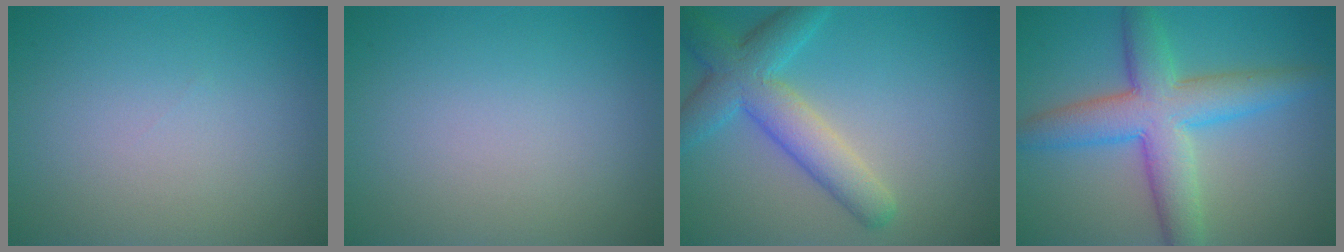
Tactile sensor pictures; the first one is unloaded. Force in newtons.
{"total": 0.0}
{"total": 5.8, "press": 5.8, "slide": 0.3}
{"total": 7.3, "press": 7.3, "slide": 0.1}